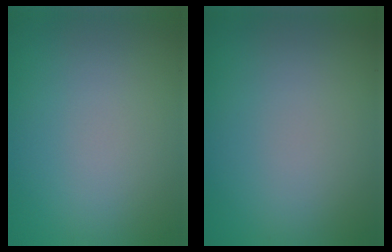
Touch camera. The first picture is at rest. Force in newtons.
{"total": 0.0}